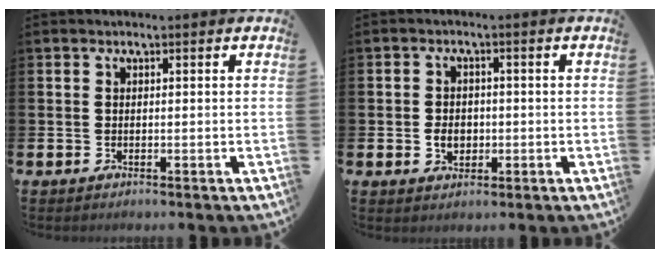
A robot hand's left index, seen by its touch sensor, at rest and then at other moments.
{"total": 2.9, "force": [-0.5, 2.3, 1.7], "torque": [-0.018, -0.002, -0.017]}